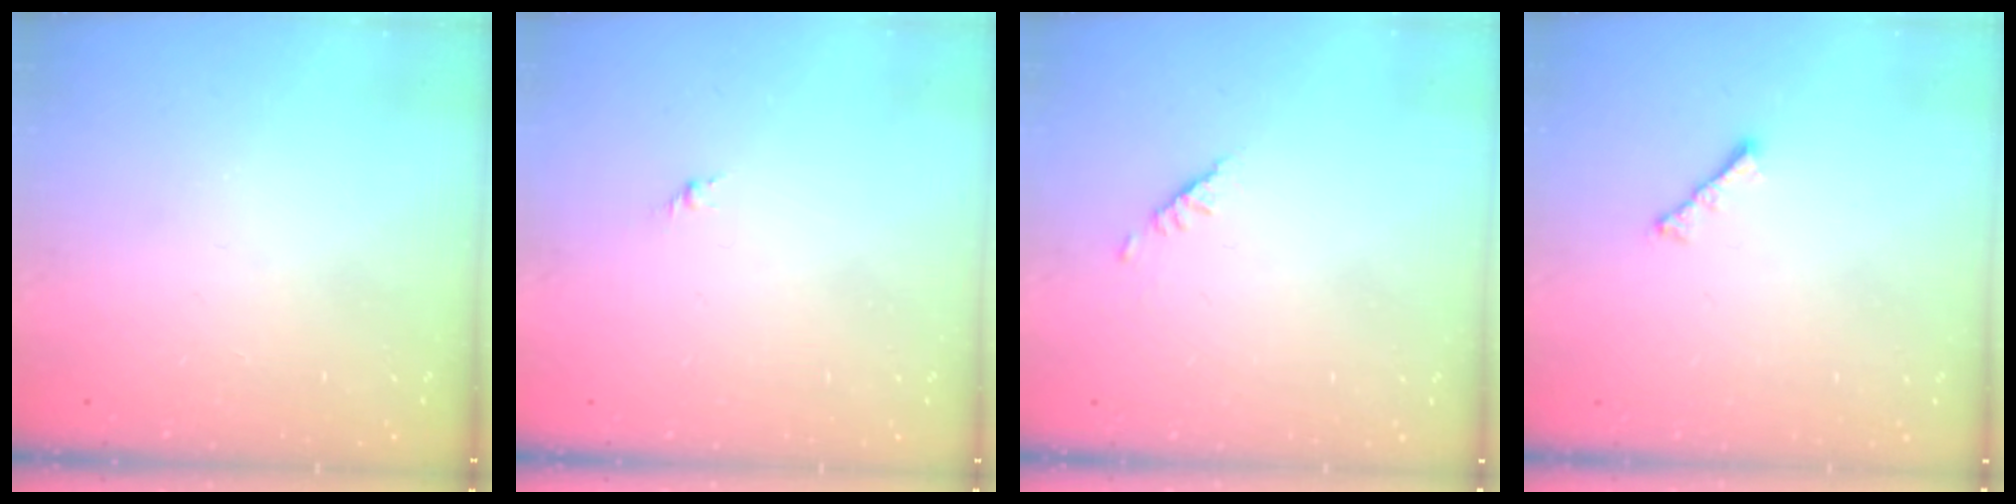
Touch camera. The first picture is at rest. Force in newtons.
{"total": 1.6, "press": 1.5, "slide": 0.6}
{"total": 1.9, "press": 1.8, "slide": 0.5}
{"total": 2.4, "press": 2.3, "slide": 0.6}